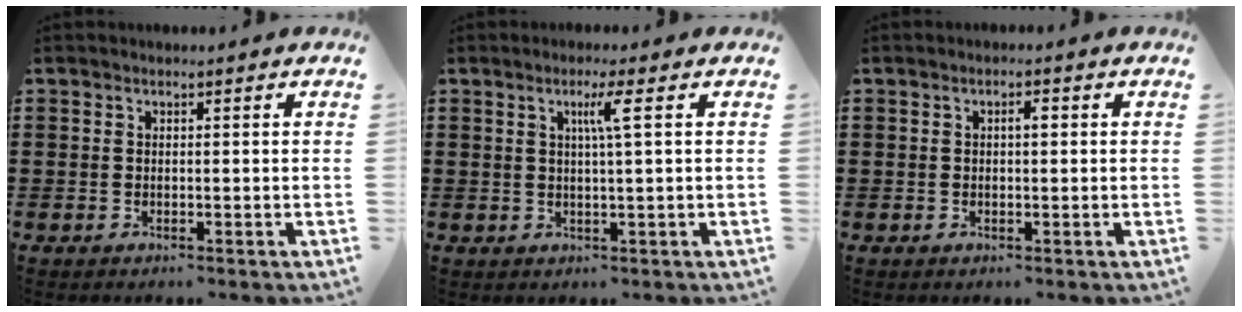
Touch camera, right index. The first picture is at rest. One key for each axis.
{"total": 3.6, "fx": 1.0, "fy": -0.5, "fz": 3.4, "tx": -0.066, "ty": -0.003, "tz": 0.011}
{"total": 1.4, "fx": 0.1, "fy": 0.3, "fz": 1.4, "tx": -0.027, "ty": 0.002, "tz": -0.001}